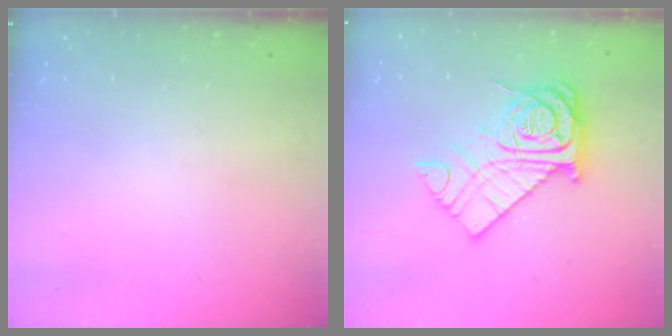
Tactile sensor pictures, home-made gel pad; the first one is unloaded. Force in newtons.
{"total": 16.8, "press": 16.7, "slide": 1.7}